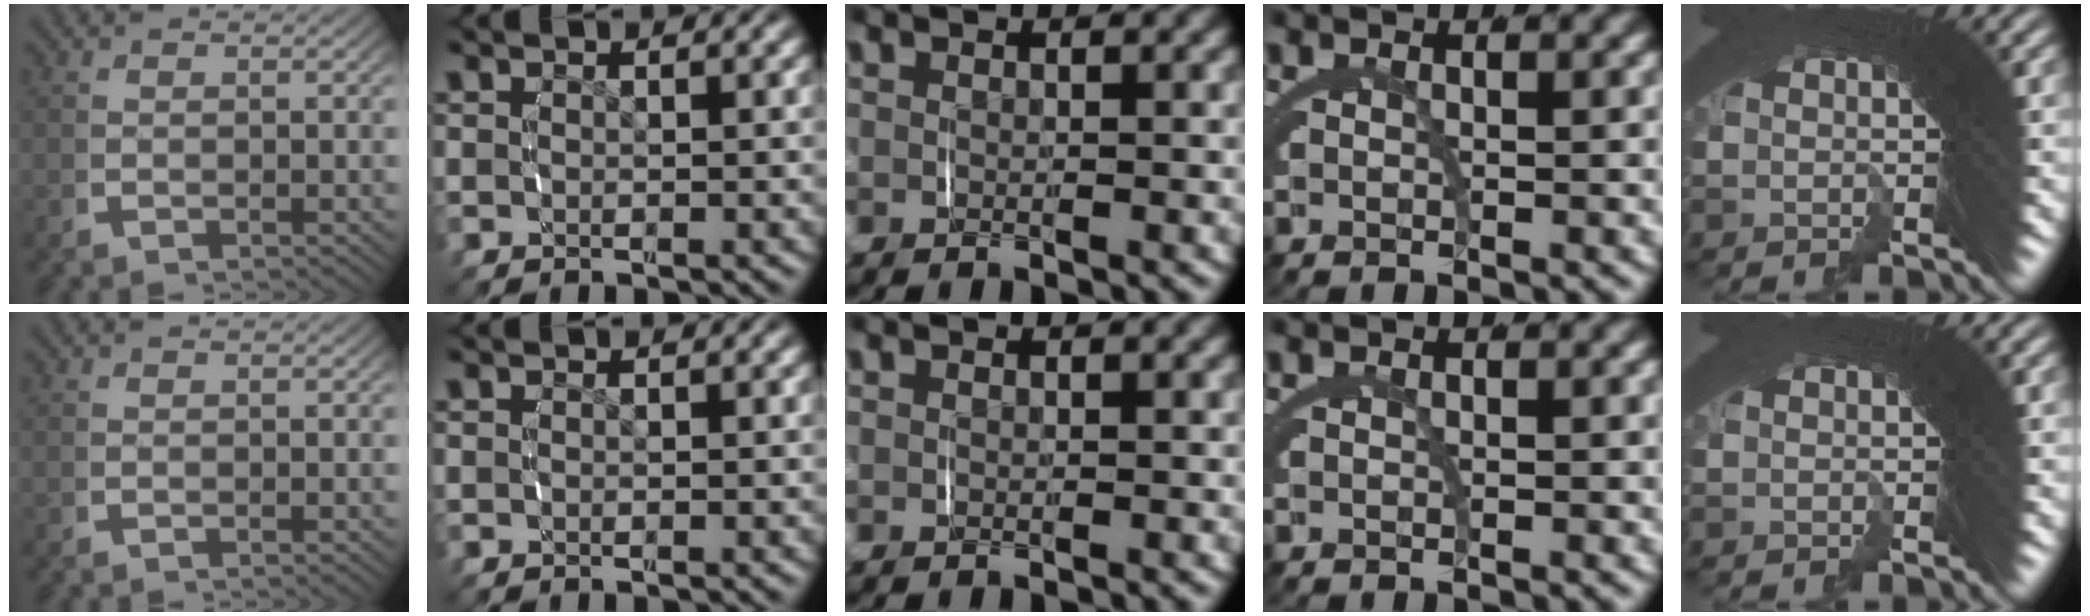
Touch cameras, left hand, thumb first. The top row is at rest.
{}